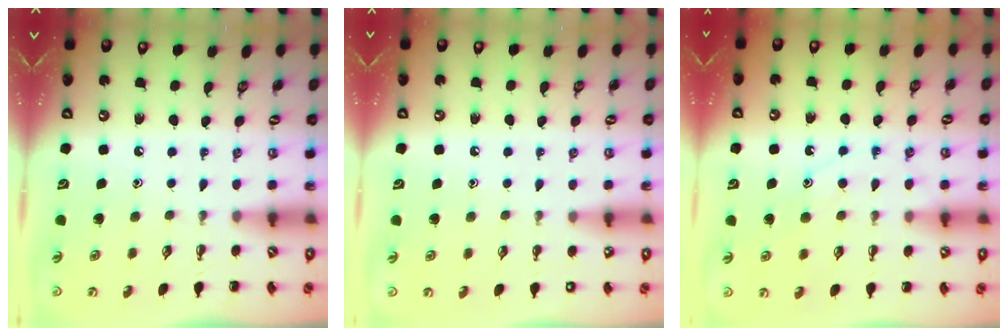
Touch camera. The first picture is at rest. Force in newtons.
{"total": 1.3, "press": 1.3, "slide": 0.1}
{"total": 12.1, "press": 12.0, "slide": 0.9}